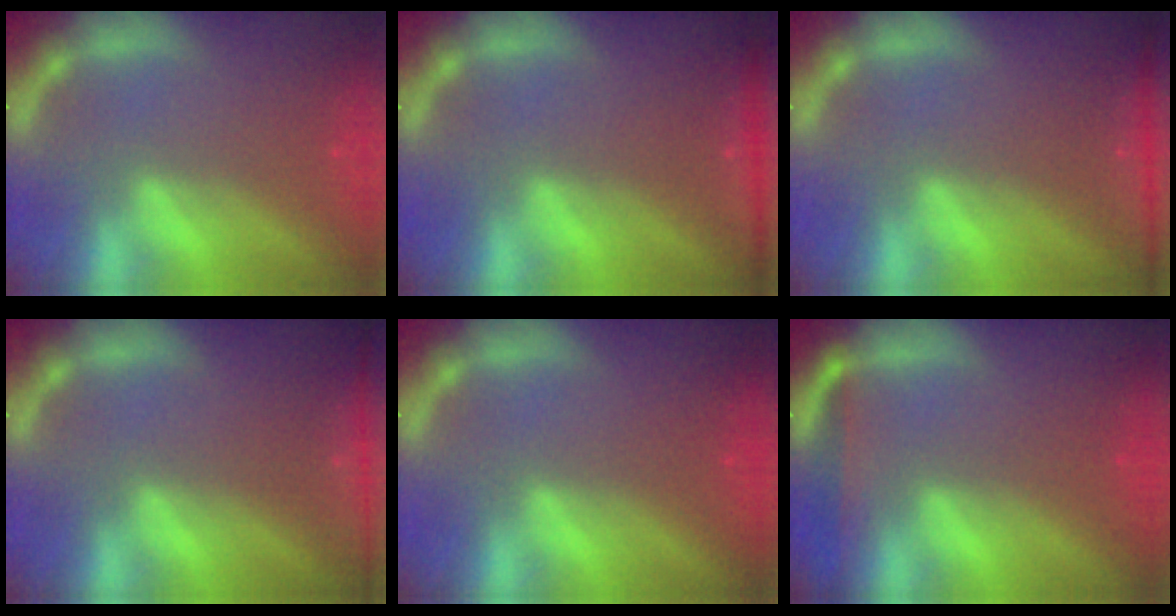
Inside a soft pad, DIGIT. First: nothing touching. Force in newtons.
{"total": 3.0}
{"total": 5.0}
{"total": 6.5}
{"total": 0.0}
{"total": 3.0}